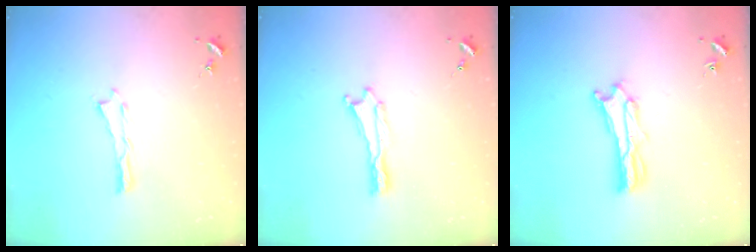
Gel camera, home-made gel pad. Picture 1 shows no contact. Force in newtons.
{"total": 0.0}
{"total": 4.0, "press": 4.0, "slide": 0.4}